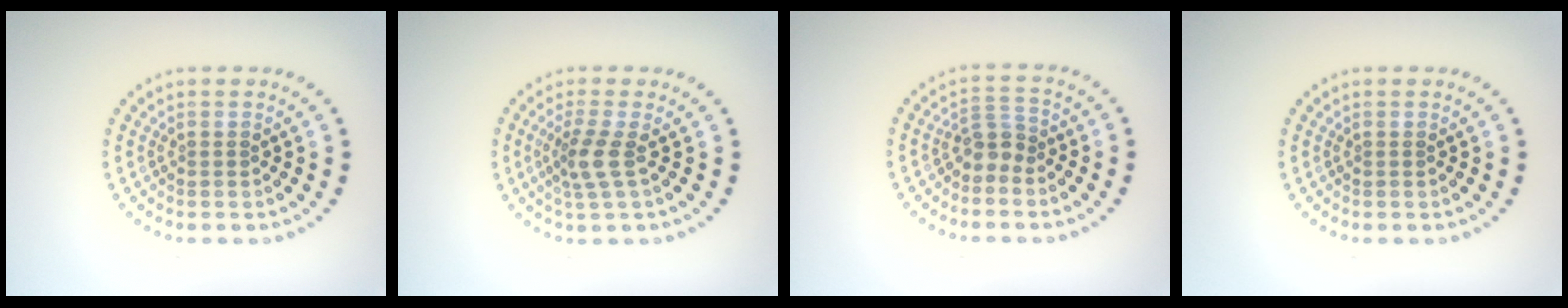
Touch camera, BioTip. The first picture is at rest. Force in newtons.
{"total": 2.4, "press": 1.9, "slide": 1.5}
{"total": 2.1, "press": 1.6, "slide": 1.4}
{"total": 0.0}